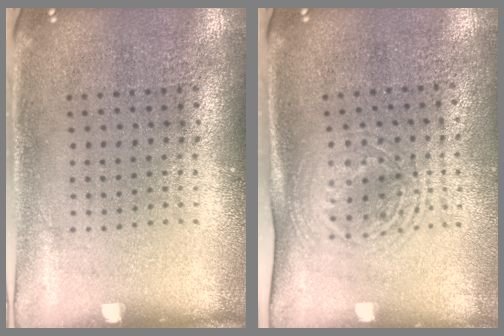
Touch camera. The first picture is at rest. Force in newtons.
{"total": 1.7, "press": 1.4, "slide": 1.1}